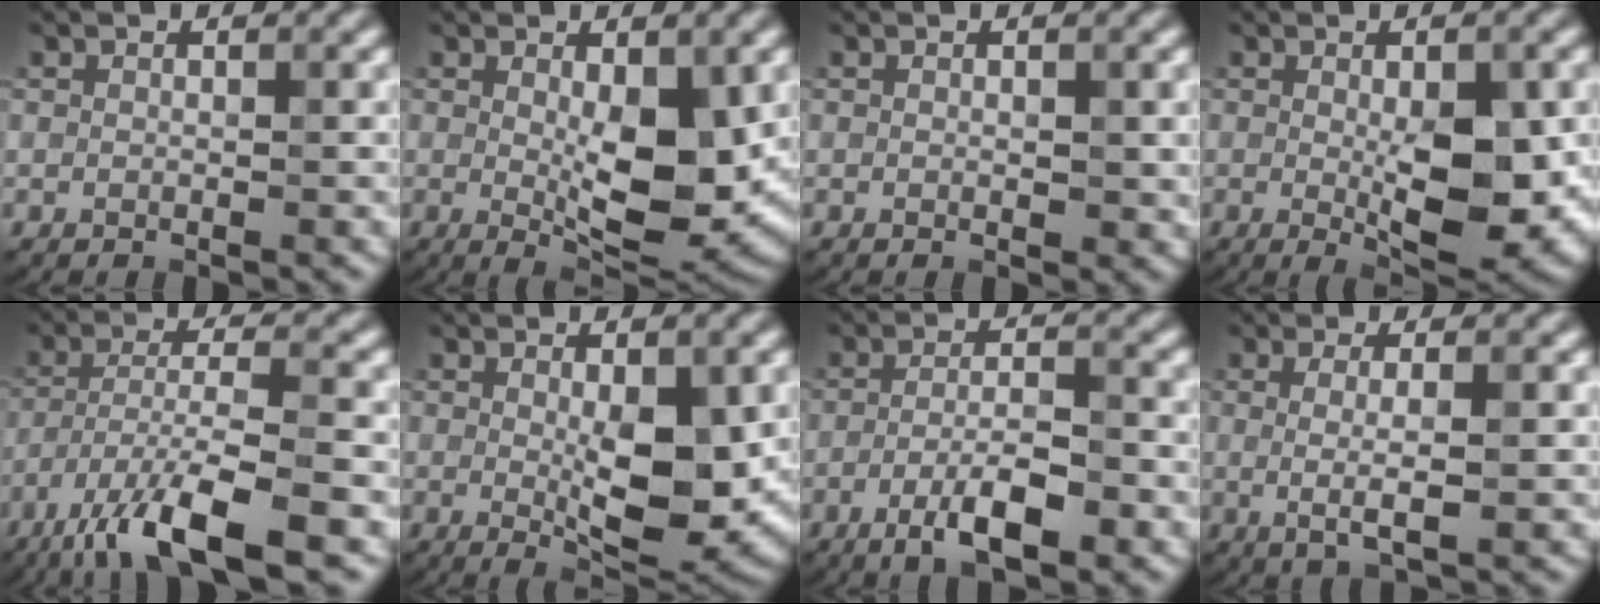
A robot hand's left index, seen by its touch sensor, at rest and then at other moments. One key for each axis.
{"total": 7.7, "fx": 0.2, "fy": 2.6, "fz": 7.2, "tx": -0.111, "ty": -0.013, "tz": 0.012}
{"total": 1.0, "fx": 0.0, "fy": 0.3, "fz": 0.9, "tx": -0.011, "ty": -0.003, "tz": 0.001}
{"total": 7.5, "fx": -0.6, "fy": 2.4, "fz": 7.1, "tx": -0.106, "ty": -0.013, "tz": -0.002}
{"total": 8.8, "fx": -5.8, "fy": 1.6, "fz": 6.5, "tx": -0.109, "ty": -0.001, "tz": -0.106}
{"total": 7.0, "fx": -0.1, "fy": 2.1, "fz": 6.6, "tx": -0.103, "ty": -0.013, "tz": 0.005}
{"total": 5.0, "fx": -2.5, "fy": 1.1, "fz": 4.2, "tx": -0.077, "ty": 0.003, "tz": -0.045}
{"total": 3.1, "fx": 0.0, "fy": 0.7, "fz": 3.0, "tx": -0.054, "ty": -0.006, "tz": -0.001}